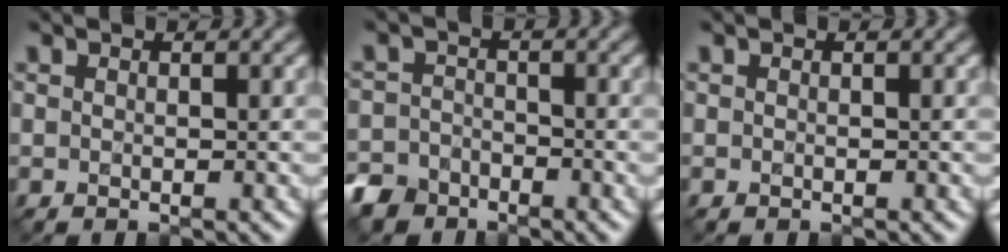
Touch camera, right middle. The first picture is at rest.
{"total": 3.9, "force": [-3.1, 2.3, 0.1], "torque": [-0.001, -0.006, -0.063]}
{"total": 0.0}